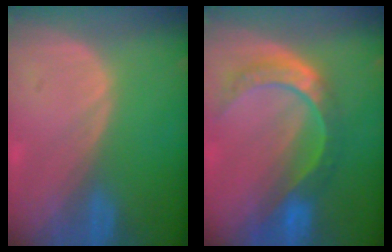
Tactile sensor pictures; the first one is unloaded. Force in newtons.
{"total": 8.7, "press": 7.3, "slide": 4.7}